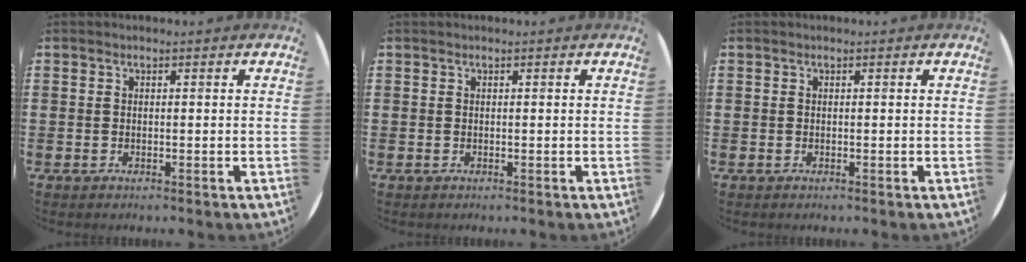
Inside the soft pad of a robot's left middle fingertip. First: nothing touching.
{"total": 0.0}
{"total": 0.0}